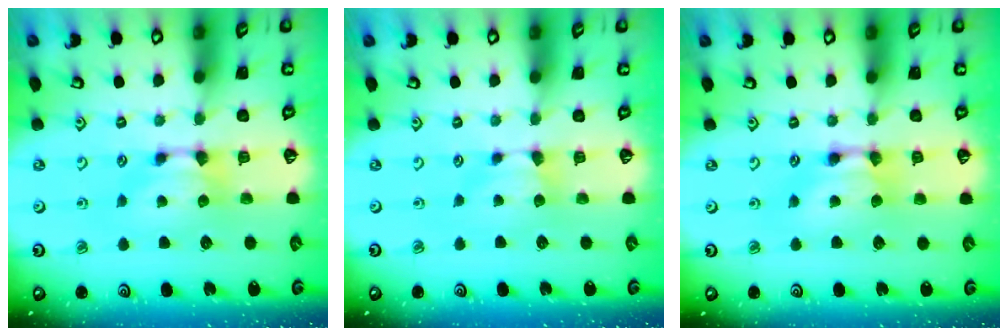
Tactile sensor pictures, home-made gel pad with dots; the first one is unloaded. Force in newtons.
{"total": 1.0, "press": 0.9, "slide": 0.3}
{"total": 1.8, "press": 1.8, "slide": 0.1}